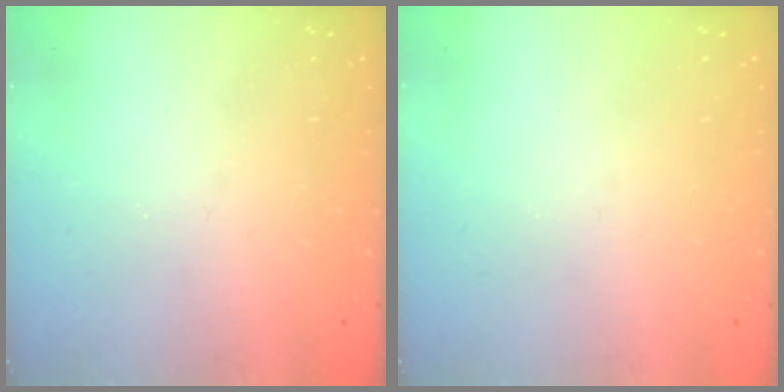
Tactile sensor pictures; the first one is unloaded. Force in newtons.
{"total": 0.0}